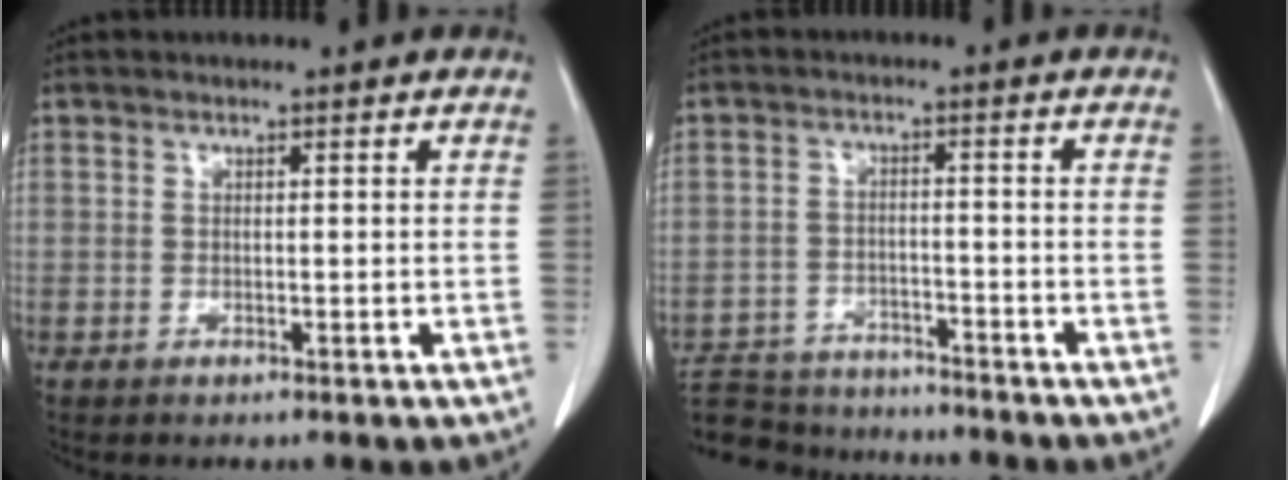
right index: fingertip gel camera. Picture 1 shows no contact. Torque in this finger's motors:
{"motor_torque": [-1.62, -0.38, -1.05, -0.21]}